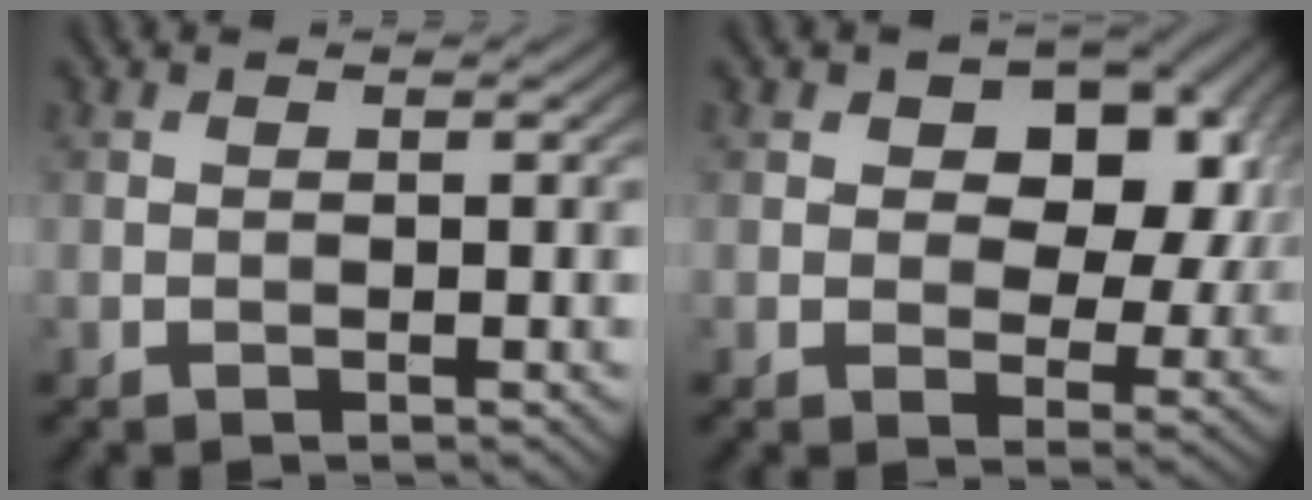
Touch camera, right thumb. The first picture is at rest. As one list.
[{"total": 11.6, "force": [3.6, 7.5, 8.1], "torque": [-0.119, -0.004, 0.057]}]